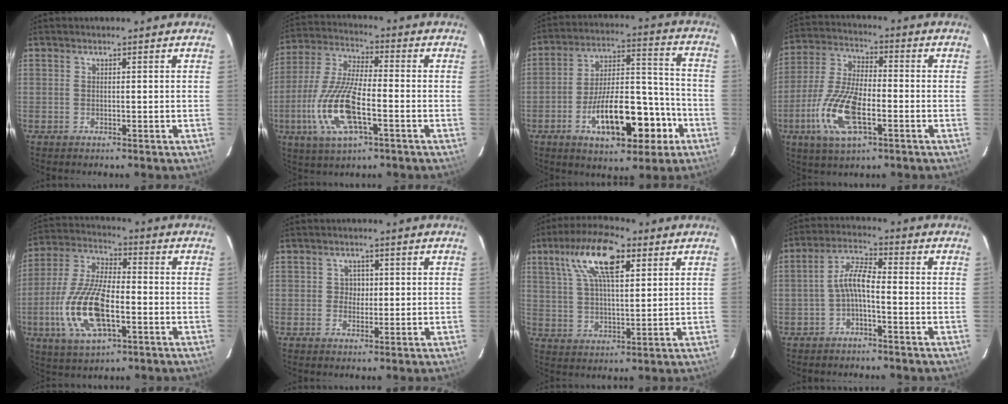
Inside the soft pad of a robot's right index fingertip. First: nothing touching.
{"total": 15.3, "force": [-5.0, 5.0, 13.6], "torque": [-0.296, -0.010, -0.098]}
{"total": 17.0, "force": [-7.4, 7.2, 13.5], "torque": [-0.235, 0.022, -0.103]}
{"total": 14.3, "force": [-5.2, 5.5, 12.1], "torque": [-0.264, -0.008, -0.100]}
{"total": 16.3, "force": [-4.7, 6.7, 14.1], "torque": [-0.307, -0.007, -0.087]}
{"total": 1.9, "force": [0.1, 1.8, 0.3], "torque": [-0.002, 0.007, 0.001]}
{"total": 13.2, "force": [6.4, 4.4, 10.7], "torque": [-0.198, 0.025, 0.115]}
{"total": 4.9, "force": [-2.0, 0.8, 4.4], "torque": [-0.099, 0.016, -0.039]}